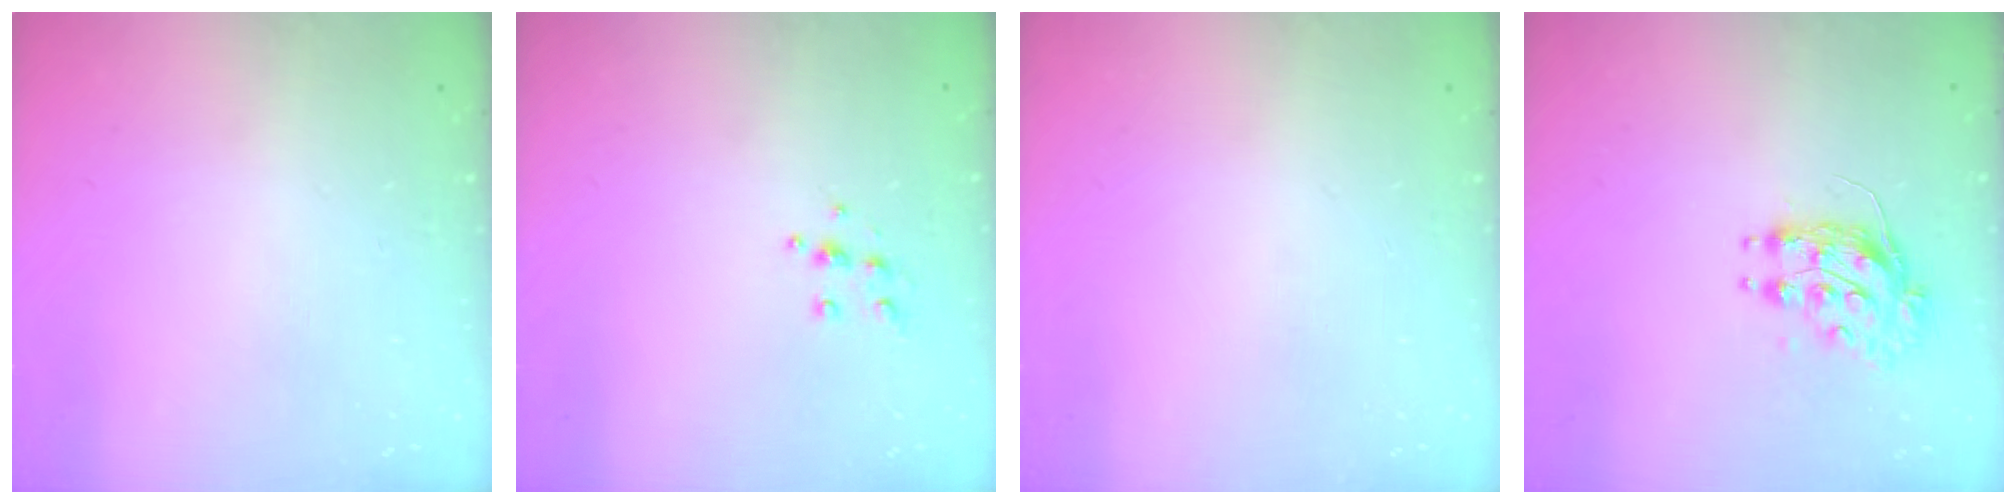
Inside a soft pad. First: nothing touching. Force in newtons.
{"total": 5.1, "press": 5.1, "slide": 0.5}
{"total": 0.0}
{"total": 8.3, "press": 8.3, "slide": 0.2}